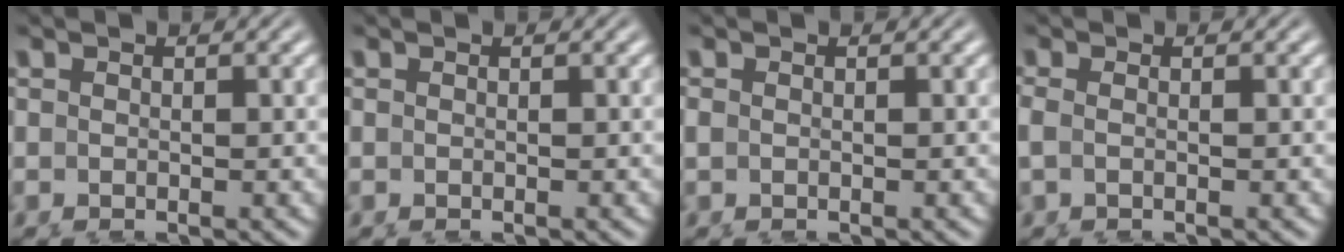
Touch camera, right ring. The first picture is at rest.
{"total": 0.0}
{"total": 0.8, "force": [-0.2, 0.7, 0.3], "torque": [-0.016, -0.006, -0.002]}
{"total": 1.3, "force": [-0.6, 0.7, 0.9], "torque": [-0.034, -0.011, -0.008]}